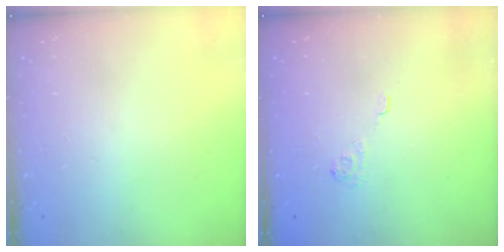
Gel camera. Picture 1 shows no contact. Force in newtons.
{"total": 2.1, "press": 1.5, "slide": 1.4}